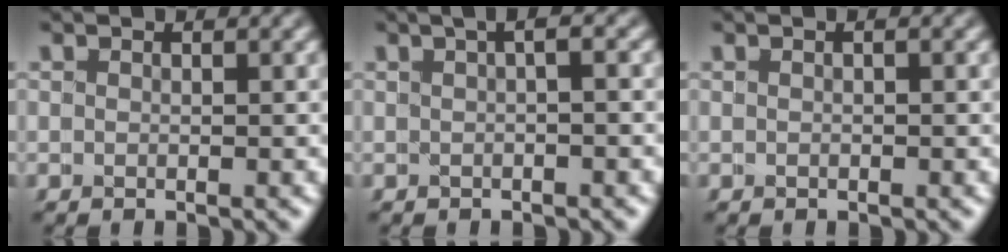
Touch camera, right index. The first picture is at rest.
{"total": 2.0, "force": [0.5, 0.9, 1.8], "torque": [-0.017, 0.019, 0.001]}
{"total": 0.0}